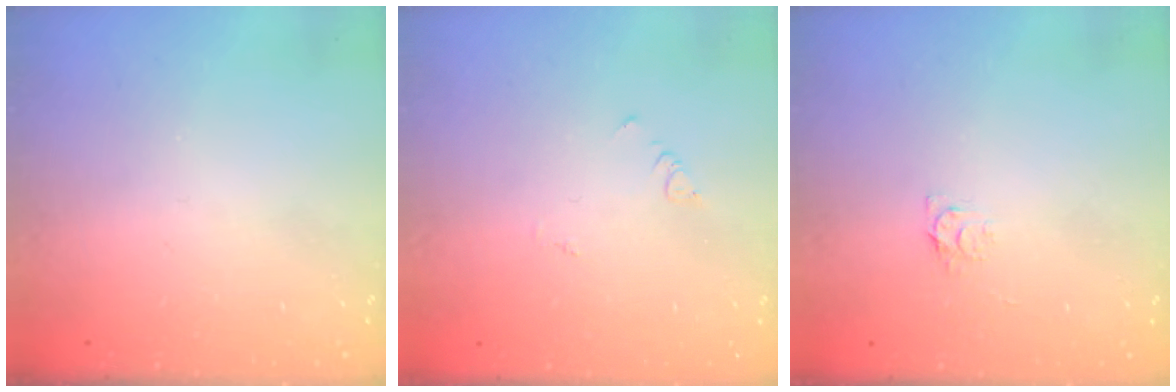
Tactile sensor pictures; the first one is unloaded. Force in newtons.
{"total": 1.9, "press": 1.9, "slide": 0.4}
{"total": 3.7, "press": 3.6, "slide": 0.4}